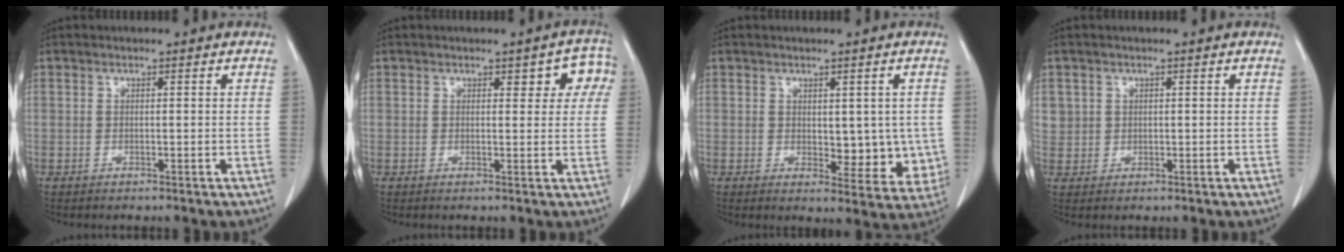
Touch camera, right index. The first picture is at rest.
{"total": 4.5, "force": [1.9, 2.1, 3.5], "torque": [-0.022, 0.014, 0.015]}
{"total": 7.2, "force": [0.1, 3.9, 6.0], "torque": [-0.046, -0.009, 0.010]}
{"total": 2.5, "force": [1.0, 2.3, 0.2], "torque": [0.011, 0.004, 0.018]}